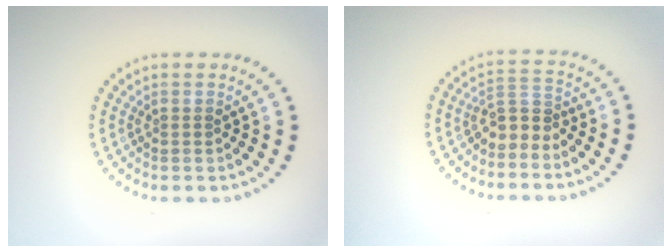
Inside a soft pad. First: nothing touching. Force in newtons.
{"total": 2.3, "press": 1.8, "slide": 1.4}